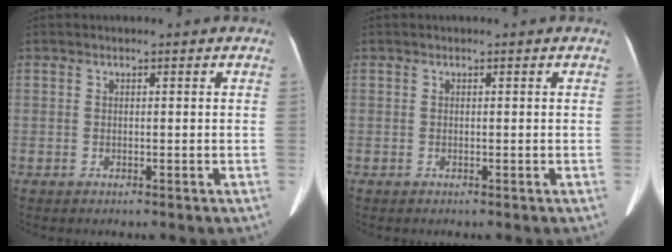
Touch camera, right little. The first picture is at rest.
{"total": 0.0}